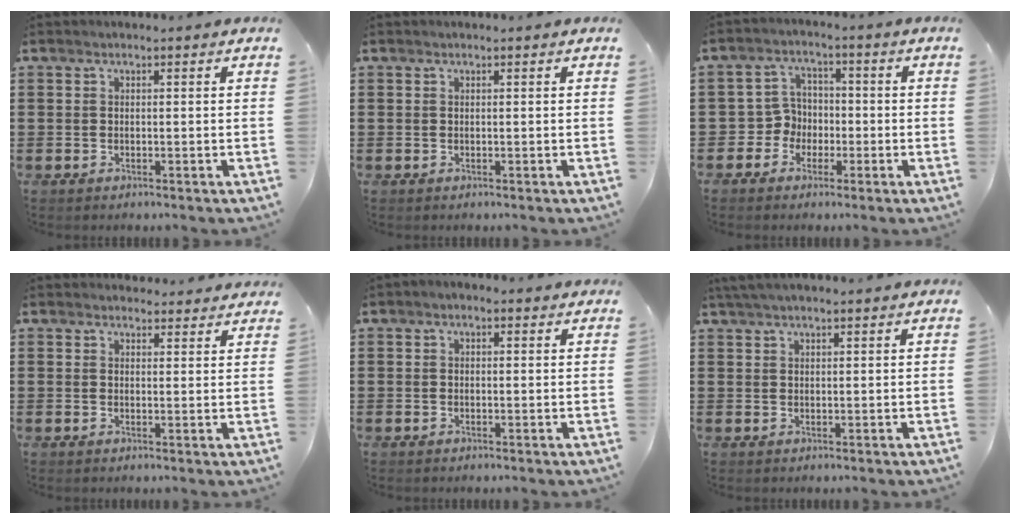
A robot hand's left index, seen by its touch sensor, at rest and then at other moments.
{"total": 0.0}
{"total": 4.6, "force": [-1.9, 4.1, 0.6], "torque": [-0.035, 0.007, -0.042]}
{"total": 2.5, "force": [2.4, 0.5, 0.0], "torque": [0.001, -0.007, 0.045]}
{"total": 0.9, "force": [0.1, 0.7, 0.6], "torque": [-0.013, 0.008, 0.001]}
{"total": 2.1, "force": [1.8, 0.2, 0.9], "torque": [-0.022, 0.004, 0.035]}